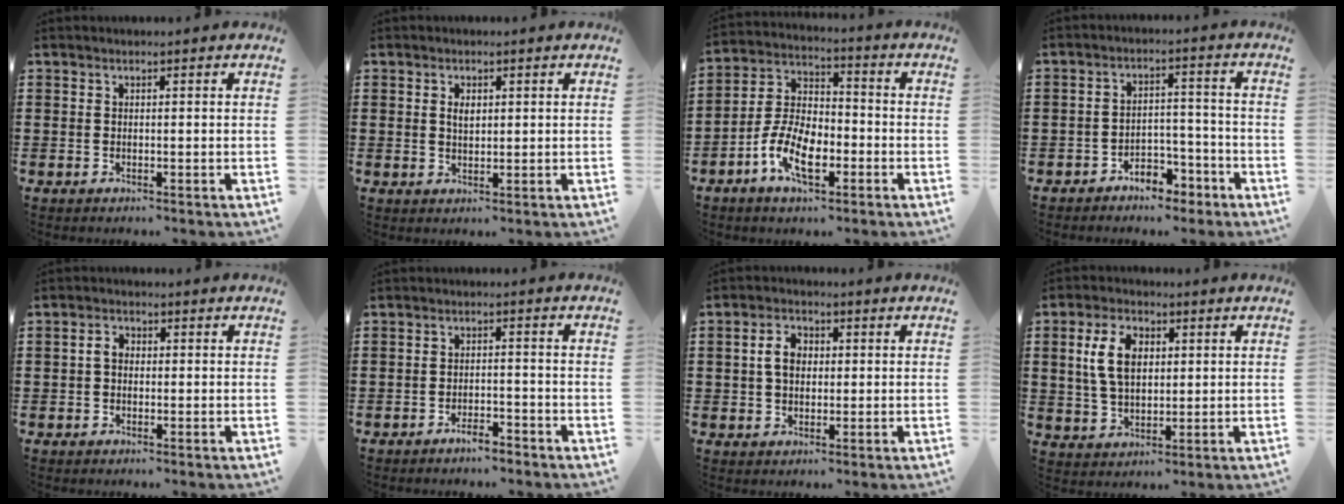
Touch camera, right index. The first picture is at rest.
{"total": 2.0, "force": [0.6, 1.0, 1.6], "torque": [-0.034, 0.005, 0.010]}
{"total": 9.5, "force": [-4.2, 4.8, 7.0], "torque": [-0.173, -0.005, -0.084]}
{"total": 4.3, "force": [-3.8, 1.7, 1.3], "torque": [-0.023, 0.010, -0.073]}
{"total": 2.2, "force": [-0.1, 1.5, 1.5], "torque": [-0.031, 0.006, -0.004]}
{"total": 2.8, "force": [-2.5, 0.5, 1.1], "torque": [-0.020, 0.004, -0.049]}
{"total": 4.1, "force": [0.3, 2.9, 2.9], "torque": [-0.064, 0.013, 0.002]}
{"total": 7.6, "force": [1.6, 4.6, 5.8], "torque": [-0.132, 0.008, 0.021]}